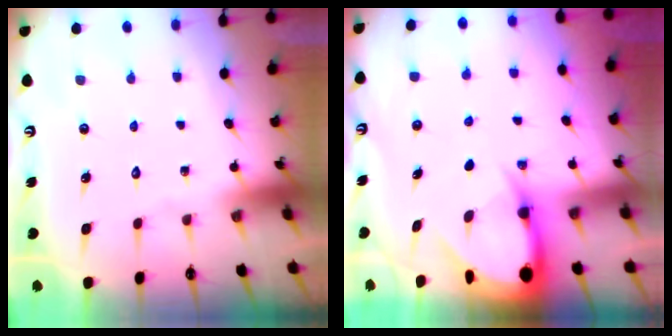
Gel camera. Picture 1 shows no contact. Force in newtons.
{"total": 5.8, "press": 5.8, "slide": 0.7}